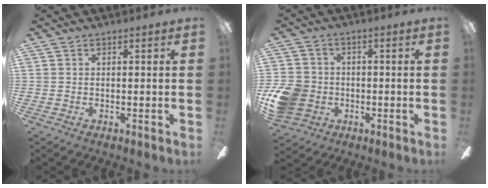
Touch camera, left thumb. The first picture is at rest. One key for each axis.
{"total": 10.9, "fx": -2.6, "fy": 9.4, "fz": 4.9, "tx": -0.112, "ty": 0.025, "tz": -0.044}